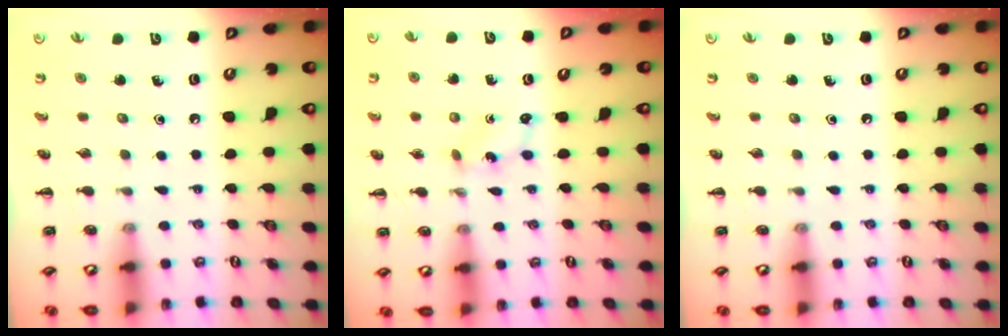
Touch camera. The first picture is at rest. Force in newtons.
{"total": 2.0, "press": 2.0, "slide": 0.6}
{"total": 0.0}